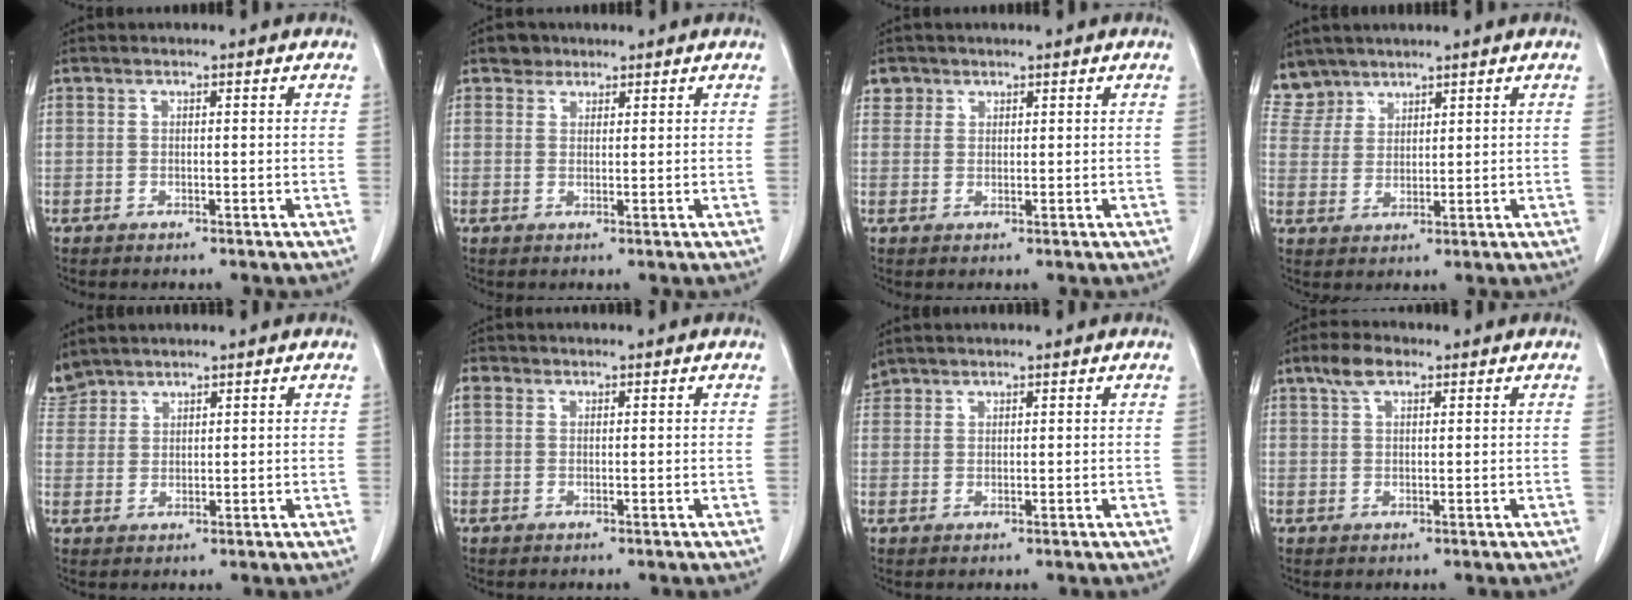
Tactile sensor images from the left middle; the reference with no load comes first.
{"total": 2.0, "force": [1.5, 1.4, 0.1], "torque": [0.000, 0.004, 0.021]}
{"total": 2.0, "force": [1.2, 1.6, -0.1], "torque": [0.015, 0.004, 0.015]}
{"total": 4.8, "force": [4.3, 2.1, -0.6], "torque": [0.017, 0.003, 0.091]}
{"total": 3.8, "force": [3.6, 1.2, -0.2], "torque": [0.000, 0.010, 0.076]}
{"total": 1.5, "force": [0.7, 1.2, 0.5], "torque": [-0.011, 0.012, 0.012]}
{"total": 2.3, "force": [2.1, 1.0, -0.1], "torque": [0.001, 0.012, 0.041]}
{"total": 3.8, "force": [2.3, 1.6, 2.5], "torque": [-0.054, 0.014, 0.046]}